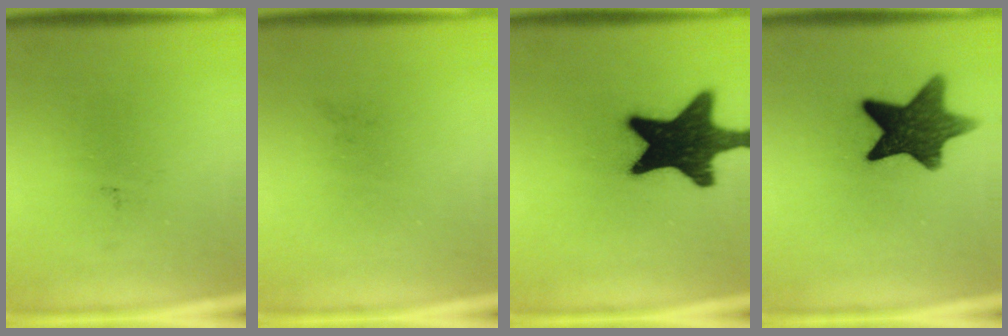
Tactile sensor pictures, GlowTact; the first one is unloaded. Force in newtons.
{"total": 0.0}
{"total": 19.6}
{"total": 12.3}